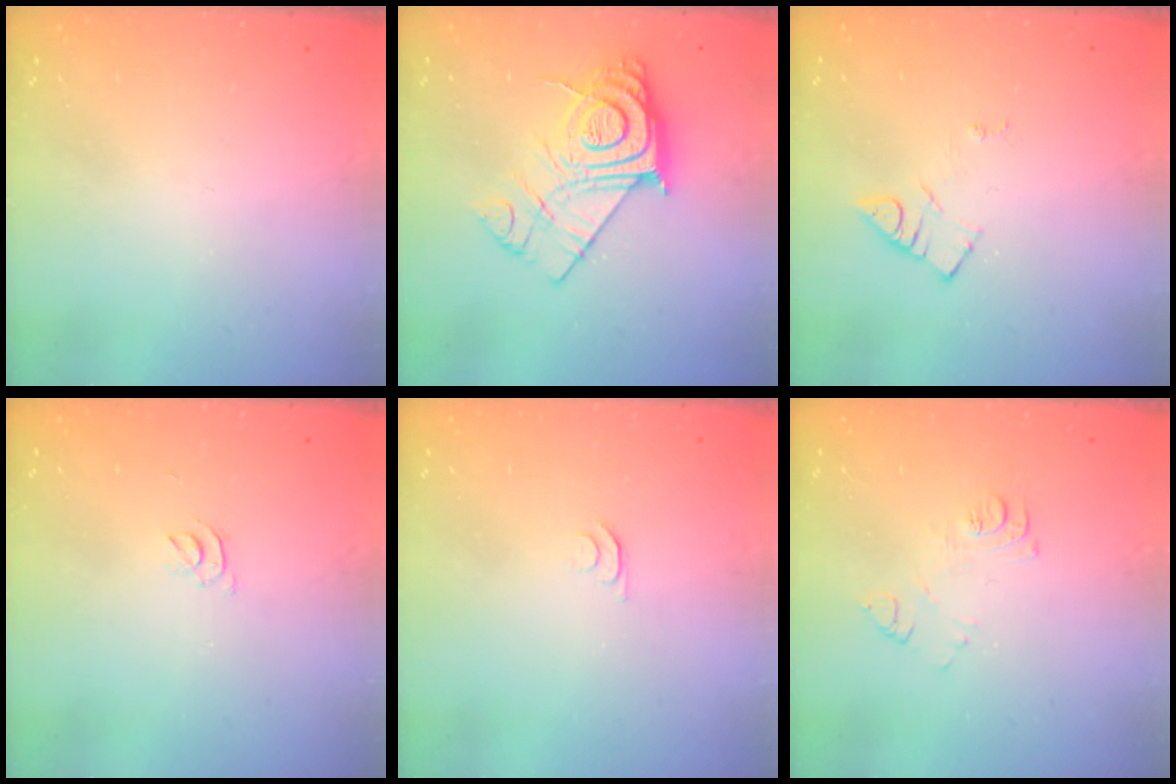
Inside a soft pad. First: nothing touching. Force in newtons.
{"total": 14.6, "press": 14.5, "slide": 0.9}
{"total": 4.5, "press": 4.4, "slide": 0.7}
{"total": 2.9, "press": 2.9, "slide": 0.5}
{"total": 4.3, "press": 4.3, "slide": 0.7}
{"total": 7.2, "press": 7.2, "slide": 0.7}